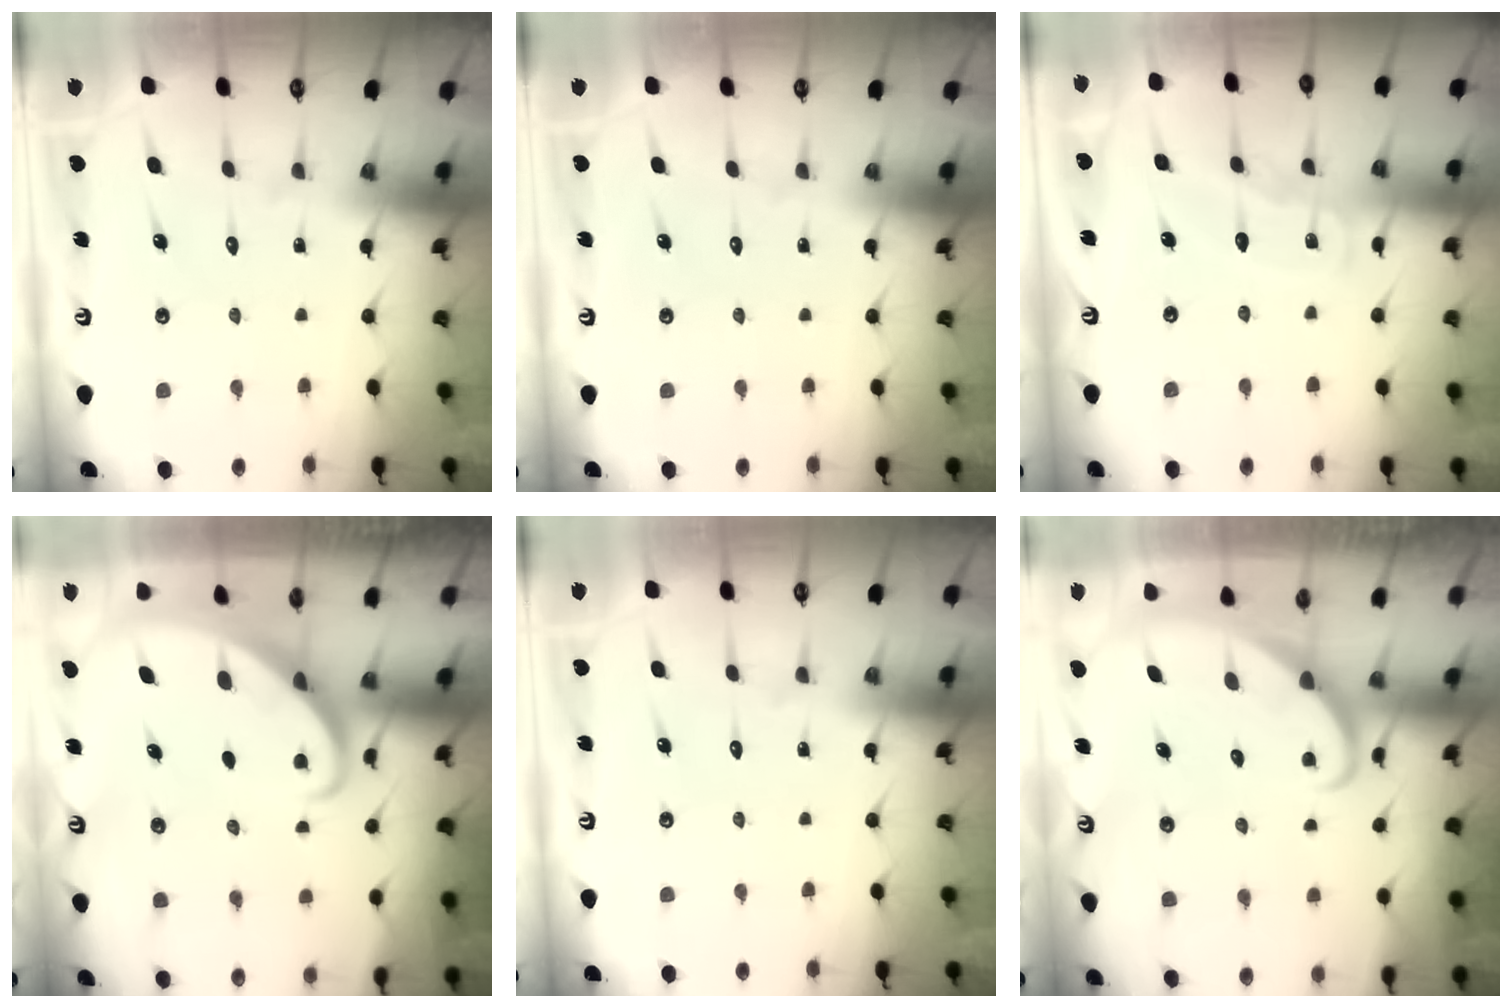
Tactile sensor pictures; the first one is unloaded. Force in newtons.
{"total": 0.0}
{"total": 6.4, "press": 6.4, "slide": 0.6}
{"total": 2.8, "press": 2.8, "slide": 0.4}
{"total": 0.0}
{"total": 2.5, "press": 2.5, "slide": 0.2}